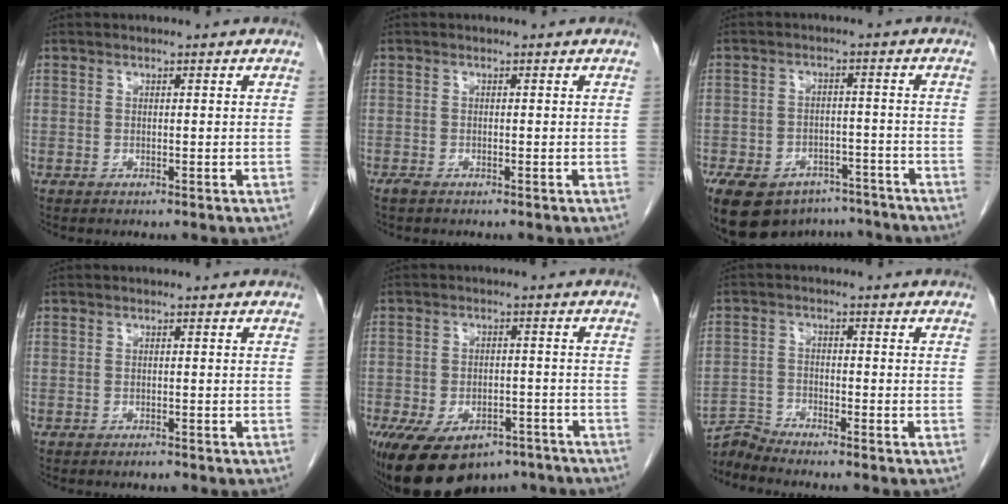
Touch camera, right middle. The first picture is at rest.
{"total": 1.0, "force": [-0.9, 0.4, 0.4], "torque": [-0.016, -0.003, -0.013]}
{"total": 19.5, "force": [-13.0, 12.1, 8.0], "torque": [-0.221, -0.008, -0.176]}
{"total": 0.7, "force": [-0.6, 0.1, 0.3], "torque": [-0.008, -0.001, -0.007]}
{"total": 15.3, "force": [-10.5, 8.1, 7.7], "torque": [-0.159, -0.006, -0.147]}
{"total": 3.8, "force": [-3.5, -1.2, -0.8], "torque": [0.014, -0.013, -0.067]}